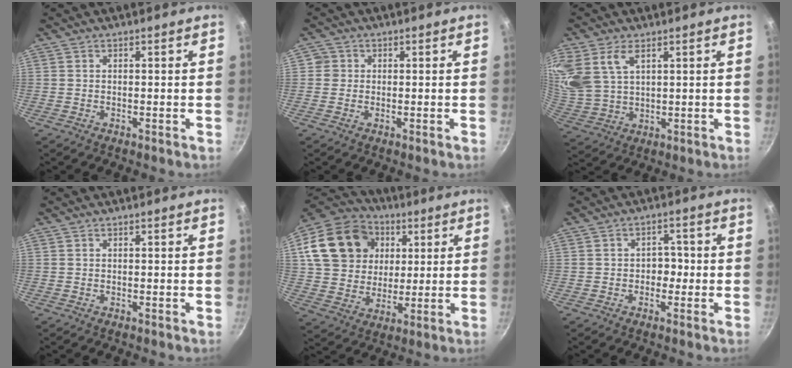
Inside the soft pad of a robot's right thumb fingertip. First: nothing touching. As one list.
[{"total": 2.1, "force": [0.1, 2.0, 0.4], "torque": [0.009, 0.006, -0.004]}, {"total": 12.0, "force": [5.8, 7.6, 7.4], "torque": [-0.161, -0.011, 0.128]}, {"total": 0.0}, {"total": 21.5, "force": [6.2, 17.4, 10.9], "torque": [-0.193, 0.017, 0.111]}, {"total": 3.3, "force": [-0.6, 2.7, 1.9], "torque": [0.007, 0.014, -0.013]}]